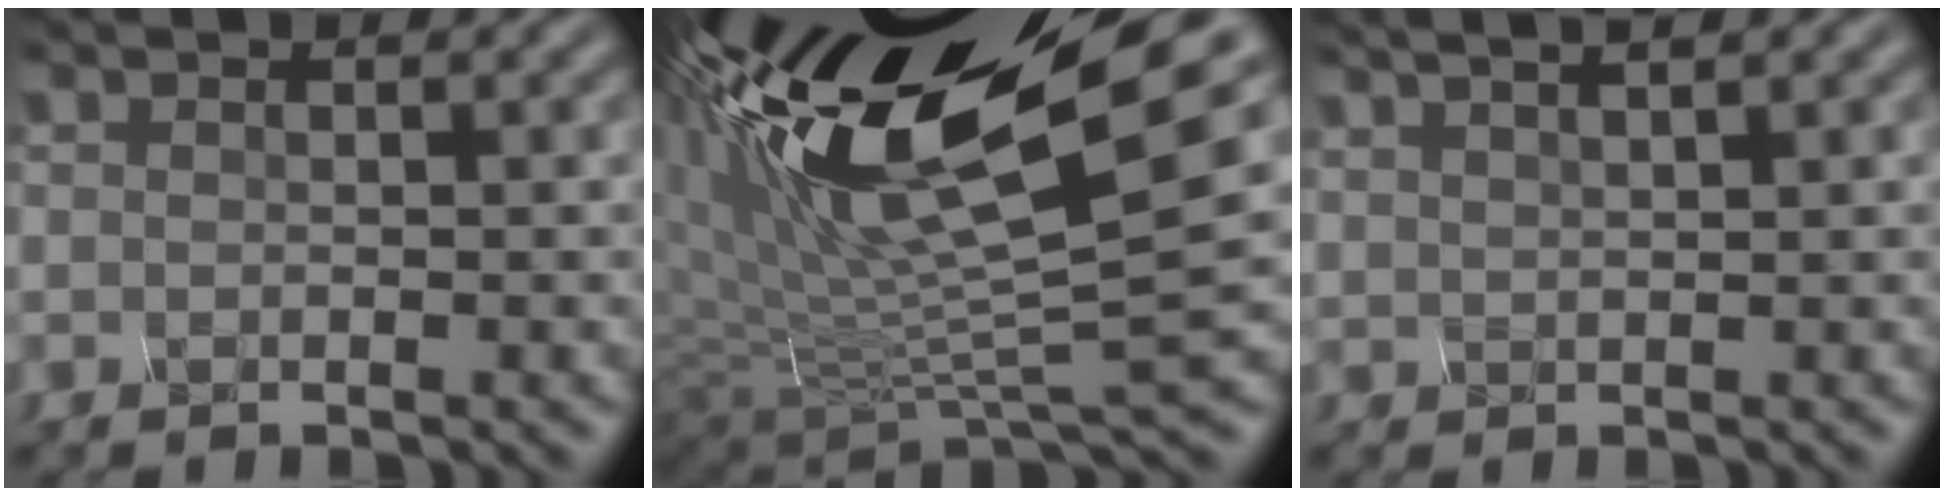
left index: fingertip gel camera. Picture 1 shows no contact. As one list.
[{"total": 14.0, "force": [7.4, 3.1, 11.4], "torque": [-0.228, 0.019, 0.139]}, {"total": 3.6, "force": [3.1, 0.6, 1.7], "torque": [-0.019, 0.040, 0.028]}]